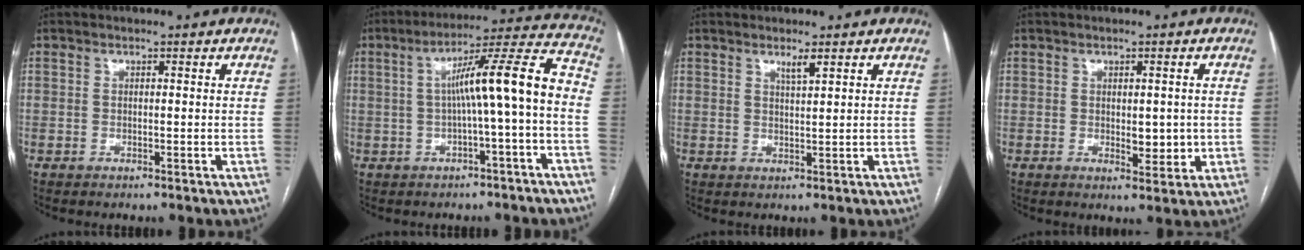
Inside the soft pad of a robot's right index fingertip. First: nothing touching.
{"total": 11.6, "force": [-1.1, -0.1, 11.6], "torque": [-0.171, 0.035, -0.016]}
{"total": 1.8, "force": [1.3, -0.1, 1.3], "torque": [-0.025, -0.004, 0.026]}
{"total": 3.9, "force": [-0.2, 1.9, 3.4], "torque": [-0.045, -0.006, 0.004]}